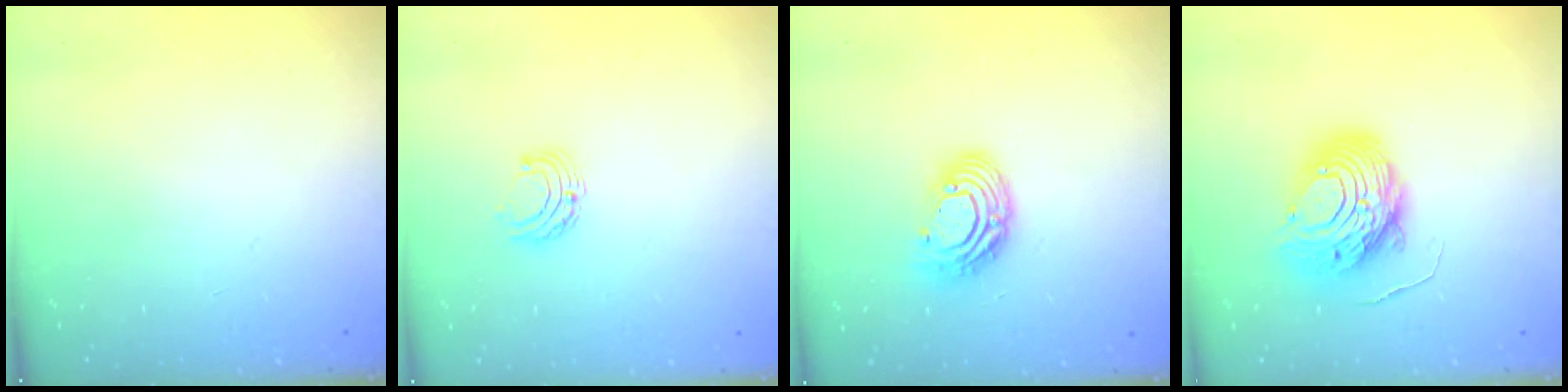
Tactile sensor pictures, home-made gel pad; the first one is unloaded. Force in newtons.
{"total": 5.2, "press": 5.2, "slide": 0.5}
{"total": 10.5, "press": 10.4, "slide": 0.8}
{"total": 12.8, "press": 12.7, "slide": 1.3}